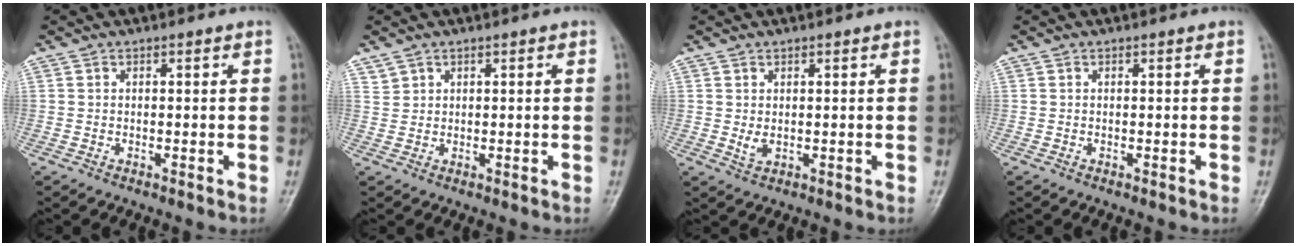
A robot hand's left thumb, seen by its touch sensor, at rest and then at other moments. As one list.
[{"total": 2.0, "force": [1.3, 1.4, 0.7], "torque": [0.002, -0.002, 0.025]}, {"total": 3.7, "force": [0.7, 2.1, 3.0], "torque": [-0.049, -0.009, 0.020]}, {"total": 0.0}]